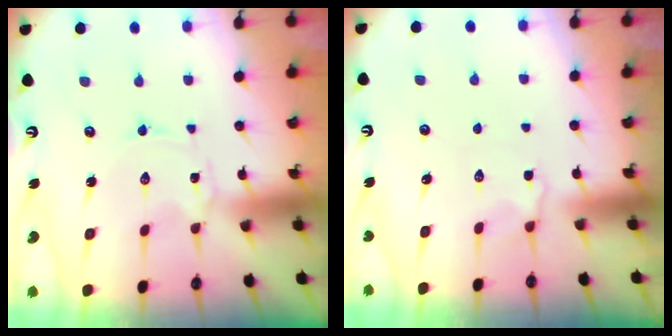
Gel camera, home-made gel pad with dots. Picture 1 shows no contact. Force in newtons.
{"total": 3.4, "press": 3.0, "slide": 1.6}